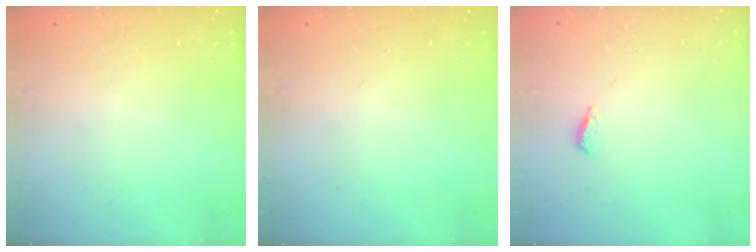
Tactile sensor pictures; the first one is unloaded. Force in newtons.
{"total": 0.0}
{"total": 2.7, "press": 2.7, "slide": 0.5}